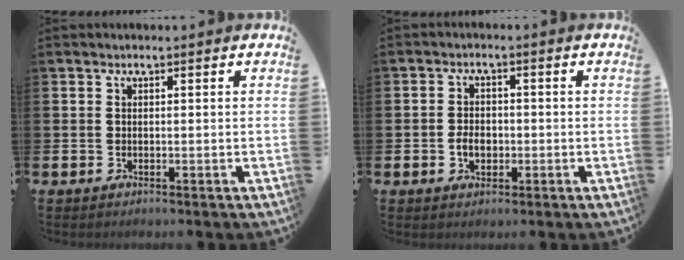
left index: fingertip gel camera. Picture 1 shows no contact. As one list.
[{"total": 2.9, "force": [-0.7, 2.0, 1.9], "torque": [-0.026, -0.001, -0.018]}]